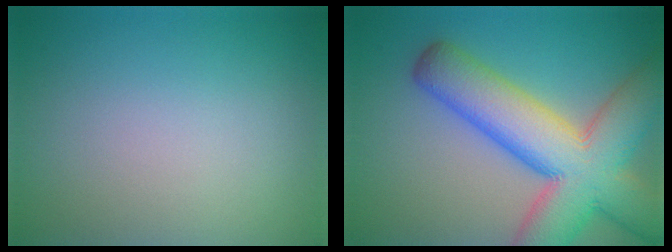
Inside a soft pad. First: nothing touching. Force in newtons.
{"total": 12.5, "press": 12.5, "slide": 0.6}